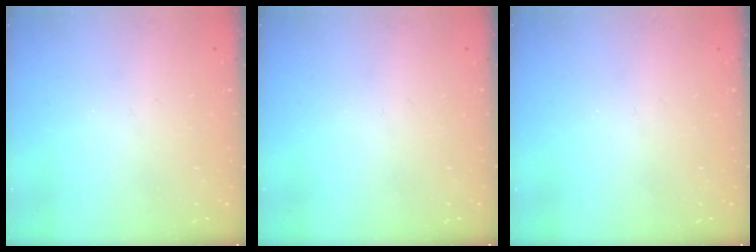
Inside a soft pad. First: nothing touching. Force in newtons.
{"total": 0.0}
{"total": 0.0}